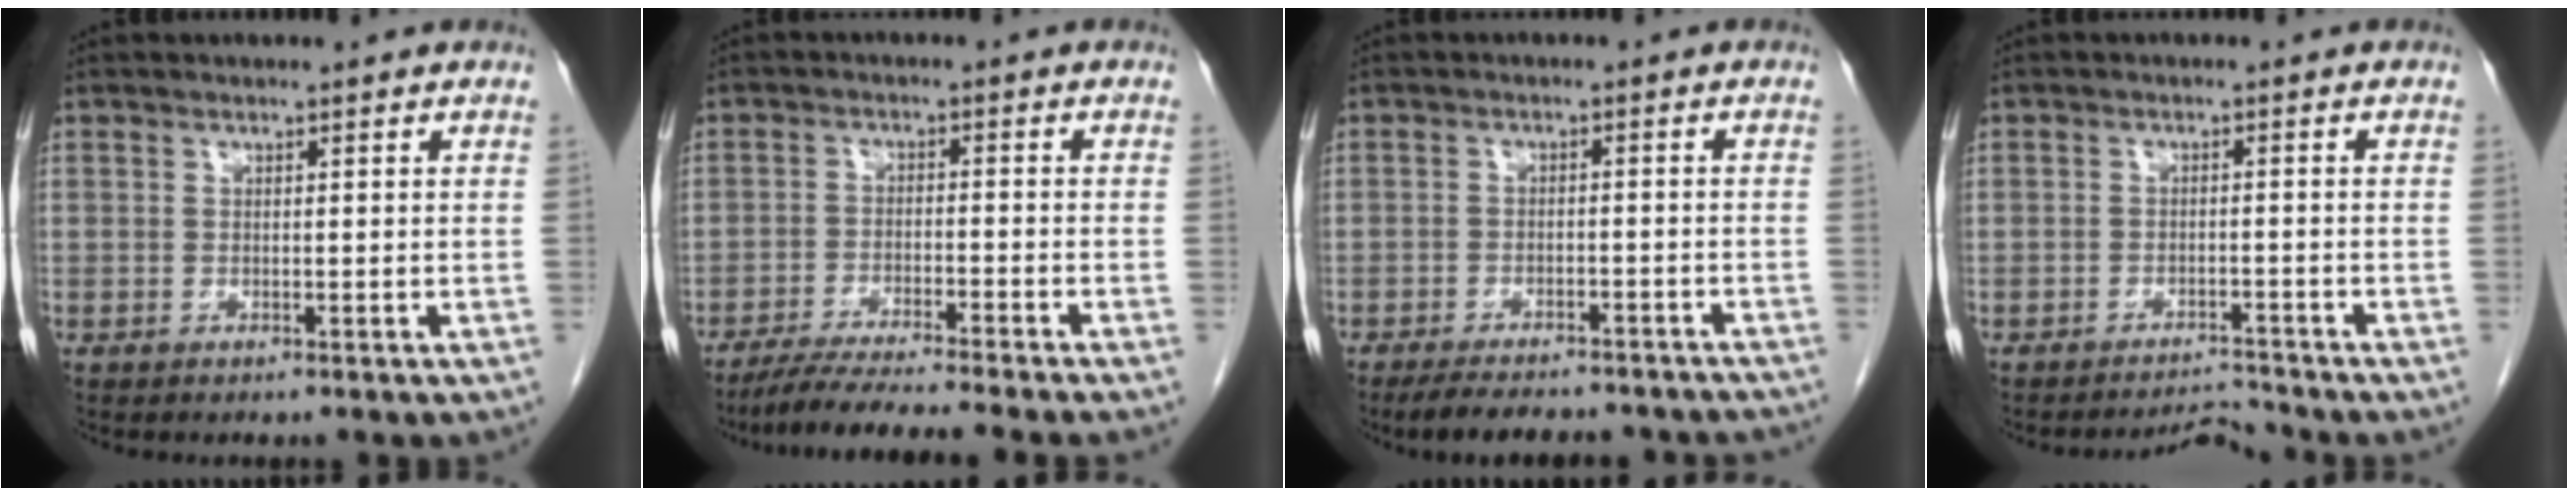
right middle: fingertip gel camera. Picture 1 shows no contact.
{"total": 10.1, "force": [-8.8, -1.5, 4.8], "torque": [-0.059, -0.025, -0.142]}
{"total": 13.9, "force": [-12.4, 3.7, 5.3], "torque": [-0.088, -0.002, -0.152]}
{"total": 2.7, "force": [-2.4, -0.6, -1.0], "torque": [0.022, -0.002, -0.034]}